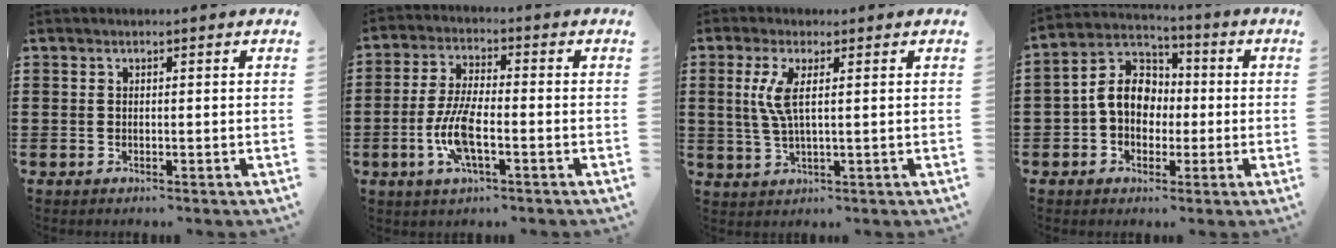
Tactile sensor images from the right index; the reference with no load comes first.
{"total": 8.0, "force": [-2.4, 2.3, 7.2], "torque": [-0.161, -0.015, -0.047]}
{"total": 4.6, "force": [1.0, 0.9, 4.4], "torque": [-0.111, -0.010, 0.010]}
{"total": 8.3, "force": [-0.3, 6.6, 5.0], "torque": [-0.129, 0.014, -0.010]}